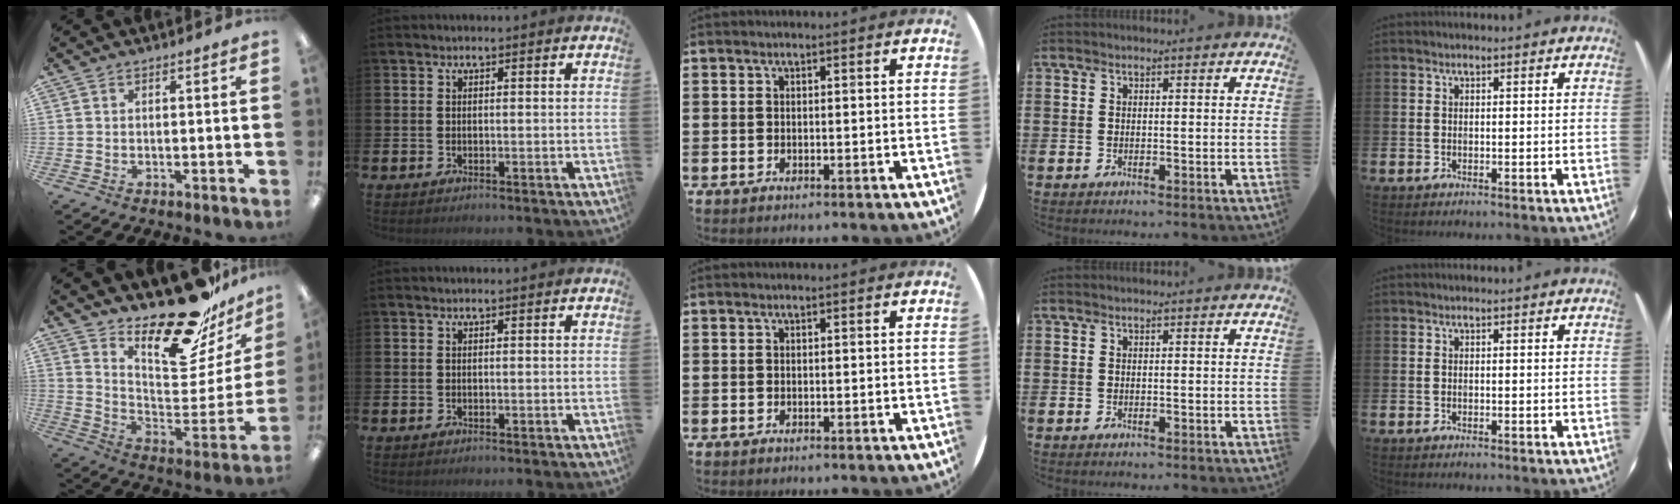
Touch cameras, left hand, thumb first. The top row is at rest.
{"thumb": {"total": 24.3, "force": [19.4, 7.8, 12.3], "torque": [-0.161, -0.143, 0.325]}}